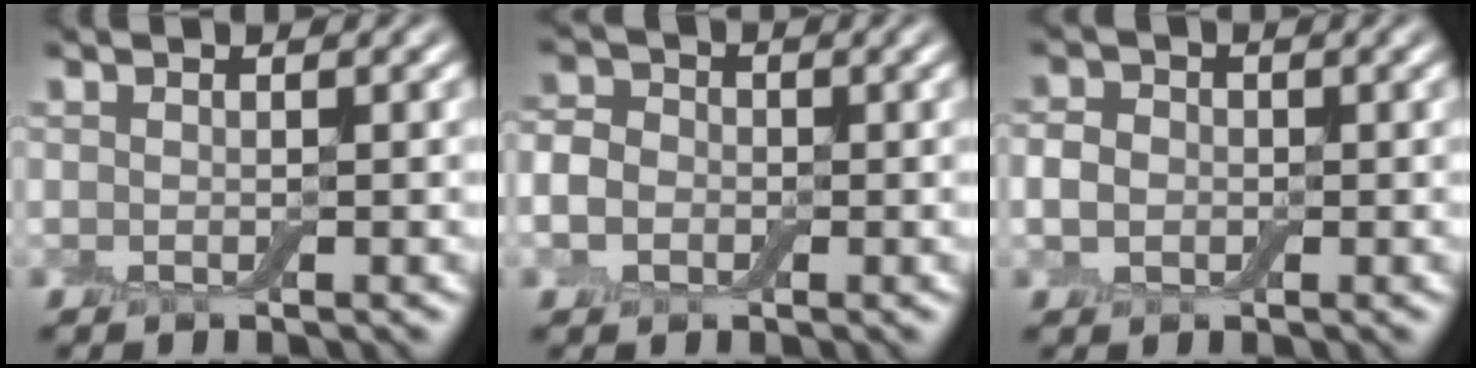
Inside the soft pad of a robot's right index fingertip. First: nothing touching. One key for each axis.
{"total": 3.5, "fx": -0.6, "fy": 3.0, "fz": 1.7, "tx": -0.023, "ty": 0.004, "tz": -0.021}
{"total": 2.3, "fx": -0.3, "fy": 2.0, "fz": 1.1, "tx": -0.023, "ty": 0.001, "tz": -0.014}